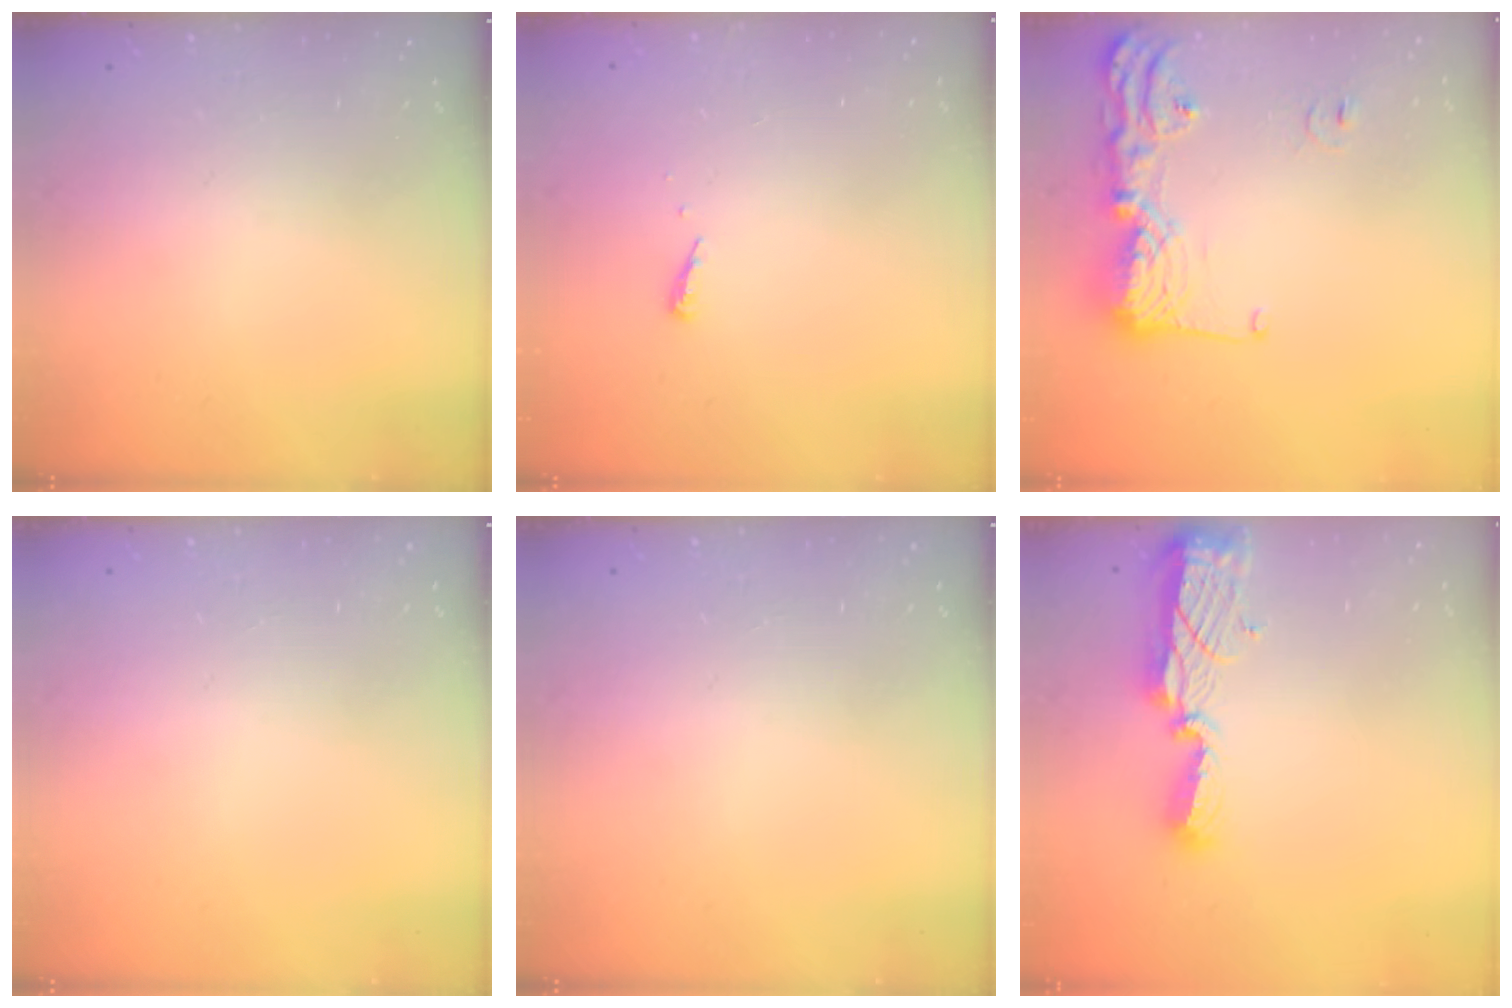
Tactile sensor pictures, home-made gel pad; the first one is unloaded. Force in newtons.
{"total": 3.9, "press": 3.9, "slide": 0.5}
{"total": 16.1, "press": 16.1, "slide": 1.2}
{"total": 0.0}
{"total": 0.0}
{"total": 8.7, "press": 8.6, "slide": 0.8}